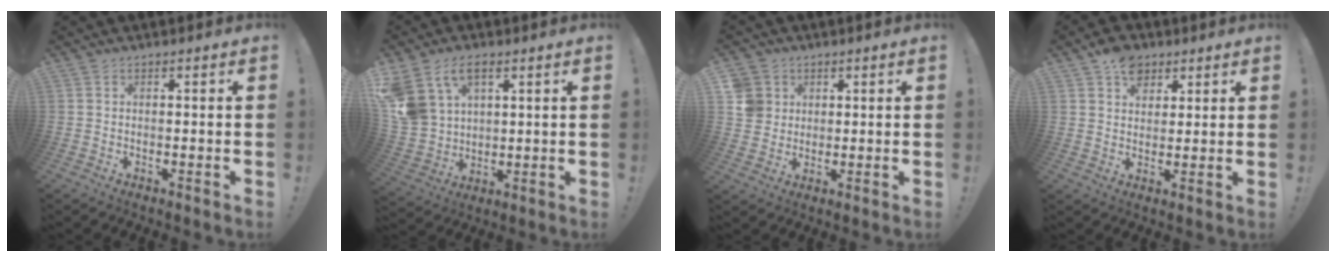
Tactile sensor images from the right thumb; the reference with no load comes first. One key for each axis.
{"total": 13.2, "fx": 6.5, "fy": 9.0, "fz": 7.1, "tx": -0.148, "ty": -0.030, "tz": 0.133}
{"total": 6.8, "fx": 2.0, "fy": 6.3, "fz": 1.5, "tx": -0.026, "ty": -0.007, "tz": 0.043}
{"total": 8.1, "fx": 4.5, "fy": 5.8, "fz": 3.5, "tx": -0.047, "ty": -0.016, "tz": 0.086}